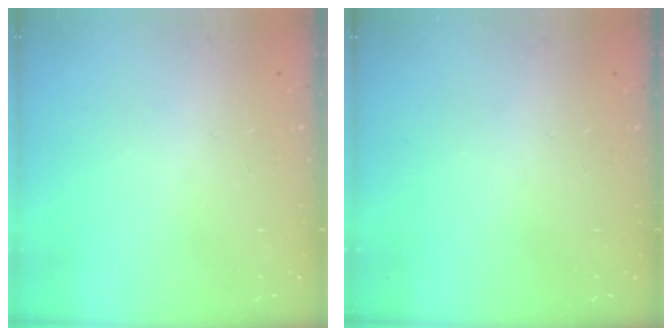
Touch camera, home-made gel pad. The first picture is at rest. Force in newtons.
{"total": 0.0}